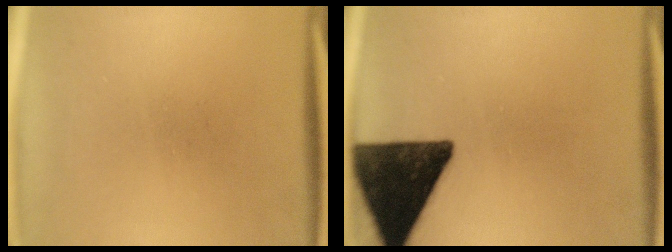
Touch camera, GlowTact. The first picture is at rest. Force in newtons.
{"total": 15.3}